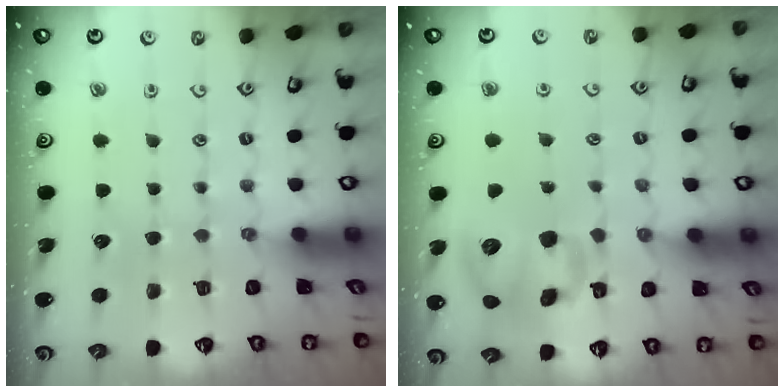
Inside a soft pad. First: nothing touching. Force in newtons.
{"total": 11.5, "press": 11.4, "slide": 2.0}